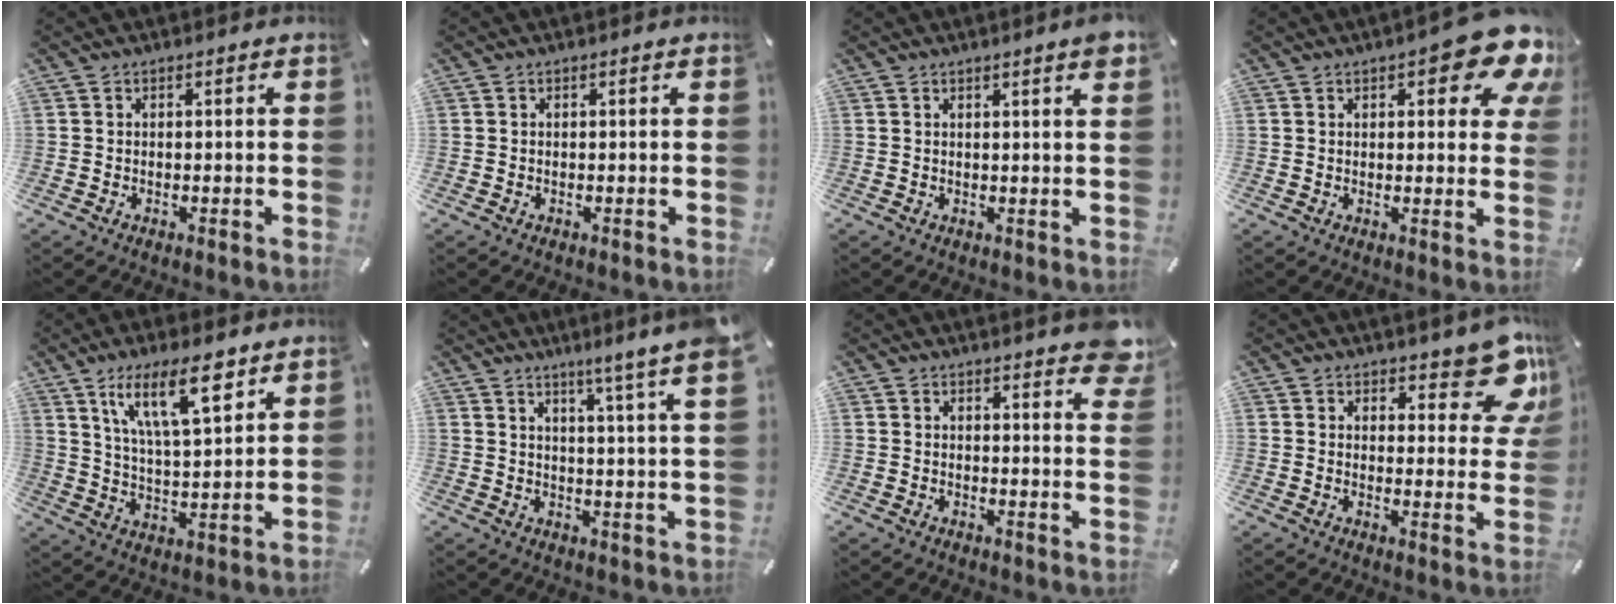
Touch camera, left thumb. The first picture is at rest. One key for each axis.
{"total": 0.0}
{"total": 3.0, "fx": 1.5, "fy": 0.2, "fz": 2.6, "tx": -0.042, "ty": -0.006, "tz": 0.025}
{"total": 12.7, "fx": 7.0, "fy": 4.6, "fz": 9.5, "tx": -0.117, "ty": -0.044, "tz": 0.114}
{"total": 14.9, "fx": 9.1, "fy": 5.2, "fz": 10.6, "tx": -0.185, "ty": -0.031, "tz": 0.156}
{"total": 7.8, "fx": 5.7, "fy": -1.1, "fz": 5.2, "tx": -0.077, "ty": -0.053, "tz": 0.086}
{"total": 5.5, "fx": 4.7, "fy": 1.6, "fz": 2.3, "tx": -0.019, "ty": -0.034, "tz": 0.080}
{"total": 11.1, "fx": 8.6, "fy": 4.6, "fz": 5.3, "tx": -0.042, "ty": -0.073, "tz": 0.148}